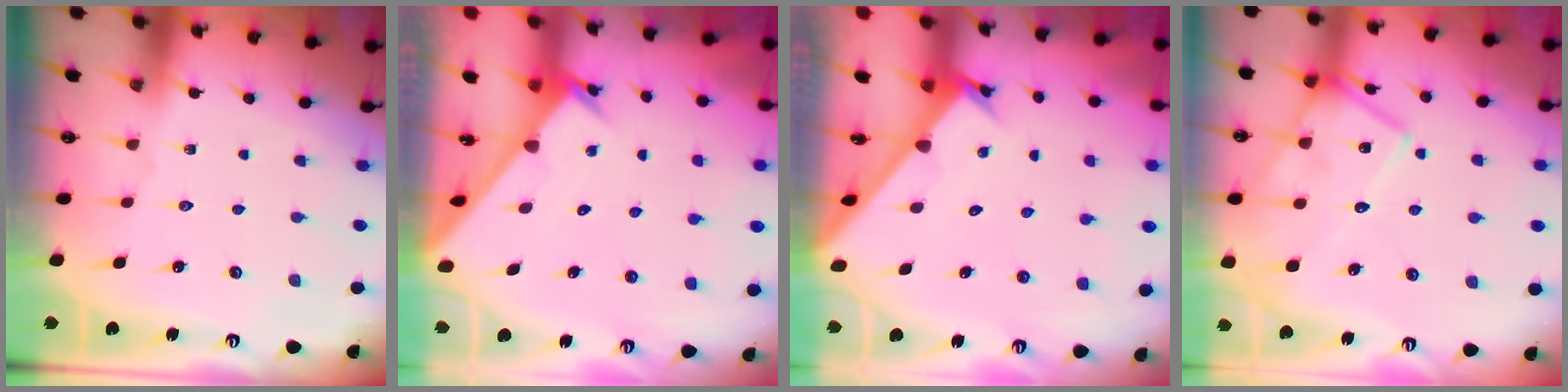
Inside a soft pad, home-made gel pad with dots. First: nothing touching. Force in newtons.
{"total": 2.4, "press": 2.4, "slide": 0.2}
{"total": 2.5, "press": 2.5, "slide": 0.3}
{"total": 15.1, "press": 15.0, "slide": 1.2}